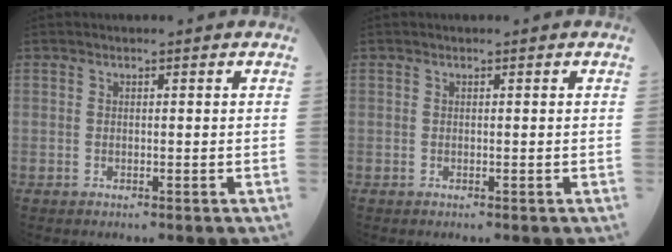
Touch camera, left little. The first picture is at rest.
{"total": 0.0}